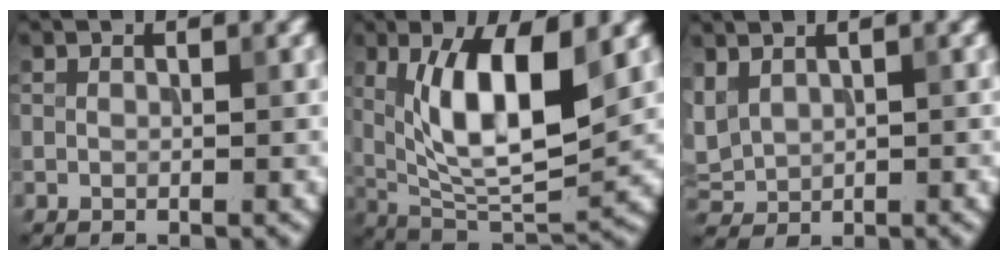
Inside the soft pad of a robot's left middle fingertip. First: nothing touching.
{"total": 9.4, "force": [2.3, 3.3, 8.5], "torque": [-0.152, -0.011, 0.045]}
{"total": 2.2, "force": [1.1, 1.5, 1.2], "torque": [-0.033, 0.007, 0.028]}